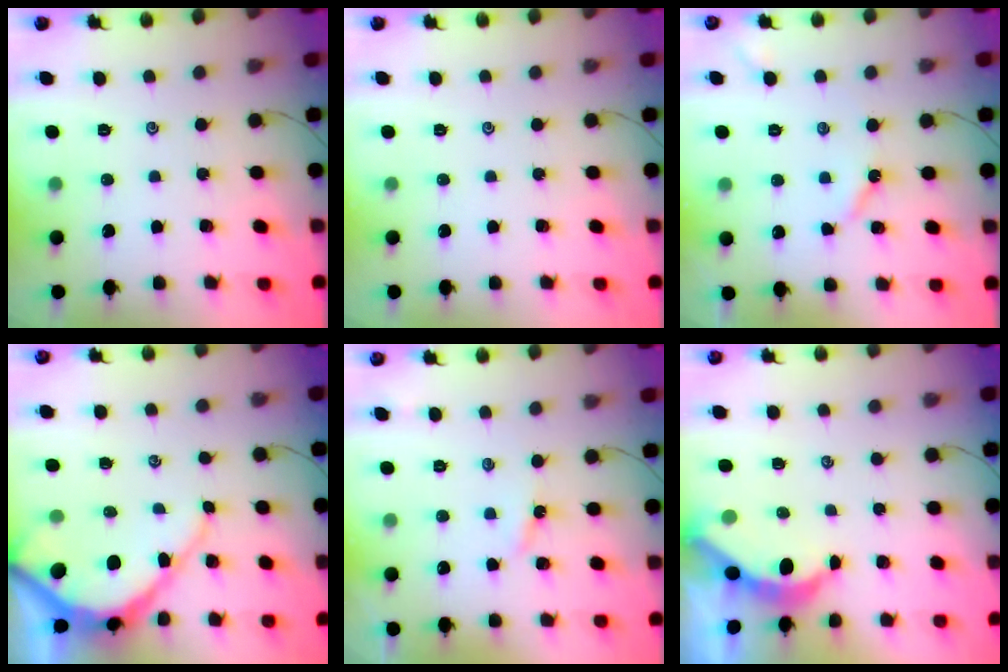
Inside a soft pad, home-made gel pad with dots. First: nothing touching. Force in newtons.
{"total": 0.0}
{"total": 3.9, "press": 3.9, "slide": 0.4}
{"total": 8.8, "press": 8.7, "slide": 0.9}
{"total": 2.8, "press": 2.8, "slide": 0.5}
{"total": 3.9, "press": 3.9, "slide": 0.5}